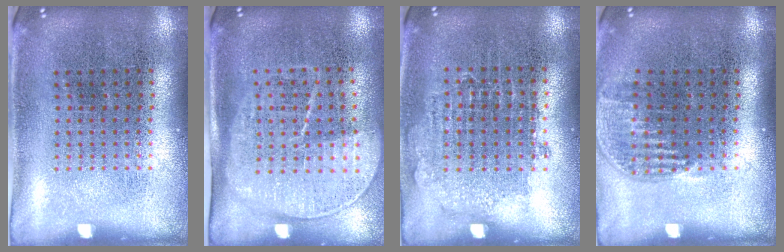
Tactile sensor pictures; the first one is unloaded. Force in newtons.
{"total": 1.6, "press": 1.3, "slide": 0.9}
{"total": 0.9, "press": 0.8, "slide": 0.4}
{"total": 1.1, "press": 0.9, "slide": 0.6}